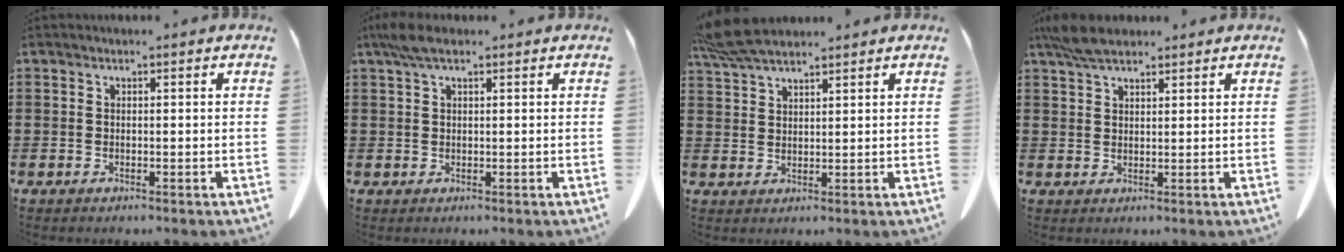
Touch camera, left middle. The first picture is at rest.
{"total": 3.3, "force": [2.1, 1.2, 2.2], "torque": [-0.051, 0.004, 0.039]}
{"total": 6.5, "force": [5.4, 1.4, 3.3], "torque": [-0.080, -0.007, 0.105]}
{"total": 4.9, "force": [4.0, 1.6, 2.5], "torque": [-0.059, -0.001, 0.077]}